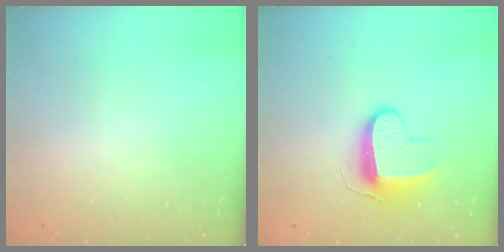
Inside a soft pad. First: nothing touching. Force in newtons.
{"total": 10.0, "press": 10.0, "slide": 1.1}